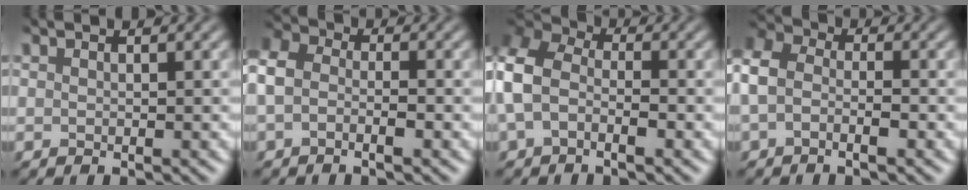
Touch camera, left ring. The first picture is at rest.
{"total": 3.2, "force": [-1.7, 1.9, 1.9], "torque": [-0.045, -0.001, -0.035]}
{"total": 6.8, "force": [-1.7, 4.7, 4.6], "torque": [-0.138, 0.002, -0.037]}
{"total": 3.9, "force": [-1.7, 2.5, 2.5], "torque": [-0.061, -0.001, -0.035]}